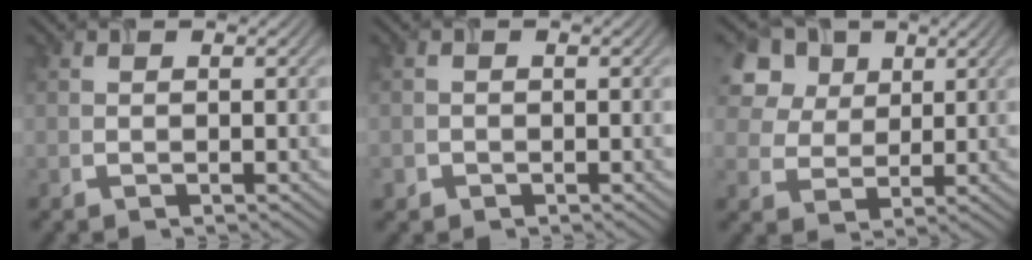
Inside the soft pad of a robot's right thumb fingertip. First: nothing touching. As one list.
[{"total": 1.1, "force": [-0.6, 0.9, -0.1], "torque": [0.006, -0.006, -0.014]}, {"total": 8.0, "force": [3.7, 5.9, 4.0], "torque": [-0.114, 0.009, 0.062]}]